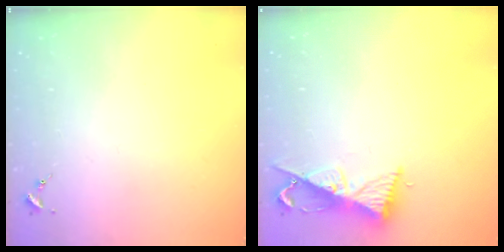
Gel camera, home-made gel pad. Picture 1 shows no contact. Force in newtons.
{"total": 9.6, "press": 9.6, "slide": 0.4}